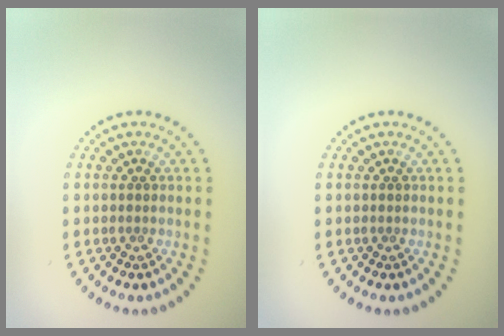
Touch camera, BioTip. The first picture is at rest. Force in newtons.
{"total": 0.0}